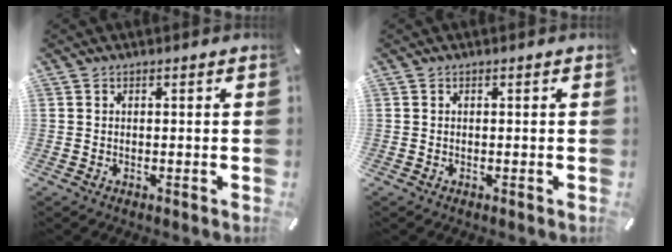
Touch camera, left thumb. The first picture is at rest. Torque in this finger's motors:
{"motor_torque": [-0.09, -0.29, -0.07, -0.04, 0.01]}